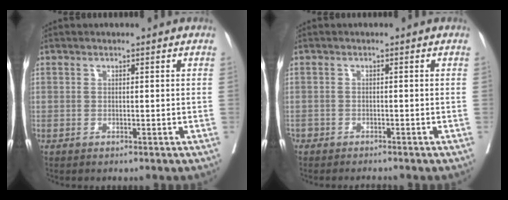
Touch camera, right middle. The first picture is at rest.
{"total": 2.4, "force": [-2.2, 0.9, 0.4], "torque": [-0.005, -0.005, -0.036]}